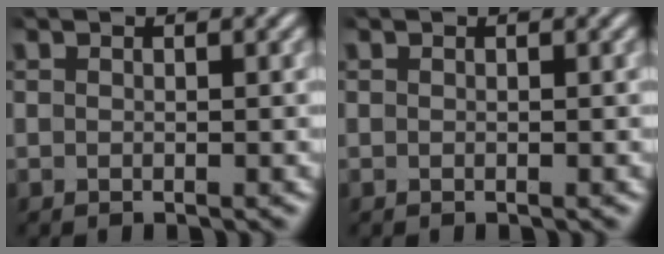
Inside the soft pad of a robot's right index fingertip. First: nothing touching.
{"total": 0.0}